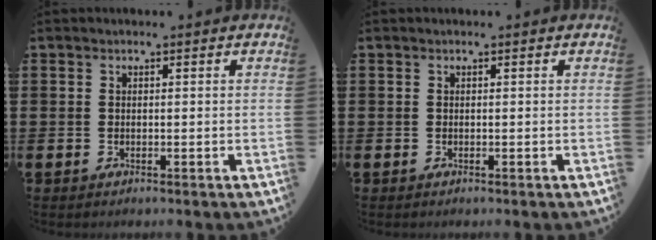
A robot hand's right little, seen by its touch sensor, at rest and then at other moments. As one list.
[{"total": 0.0}]